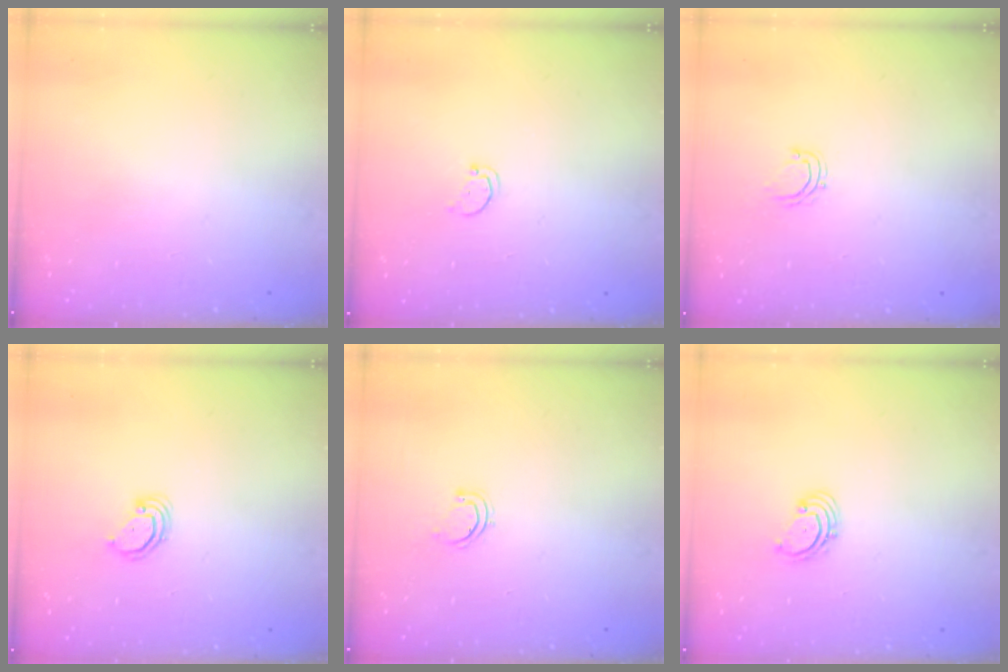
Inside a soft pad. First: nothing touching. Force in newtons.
{"total": 1.7, "press": 1.7, "slide": 0.2}
{"total": 4.7, "press": 4.7, "slide": 0.3}
{"total": 3.2, "press": 3.2, "slide": 0.4}
{"total": 3.8, "press": 3.5, "slide": 1.6}
{"total": 1.9, "press": 1.8, "slide": 0.2}